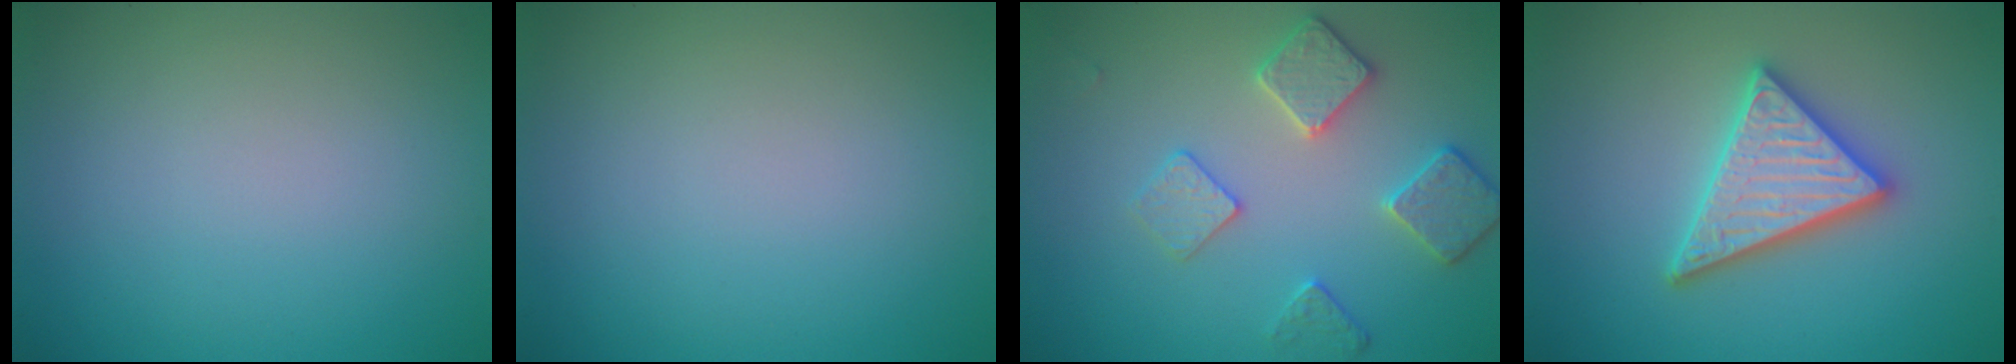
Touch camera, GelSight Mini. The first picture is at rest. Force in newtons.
{"total": 0.0}
{"total": 3.3, "press": 3.2, "slide": 0.6}
{"total": 4.9, "press": 4.9, "slide": 0.7}